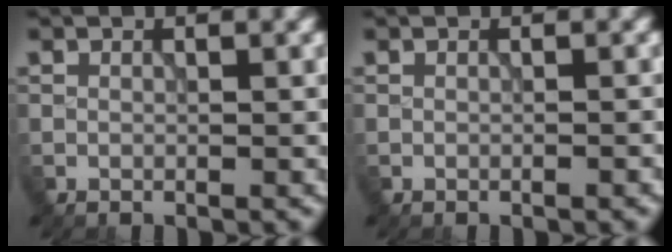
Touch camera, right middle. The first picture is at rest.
{"total": 0.5, "force": [-0.2, 0.2, 0.4], "torque": [-0.005, 0.001, -0.006]}